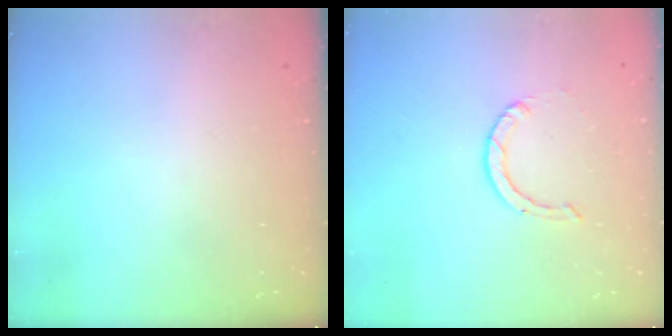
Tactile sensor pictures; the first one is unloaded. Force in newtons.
{"total": 0.9, "press": 0.9, "slide": 0.1}